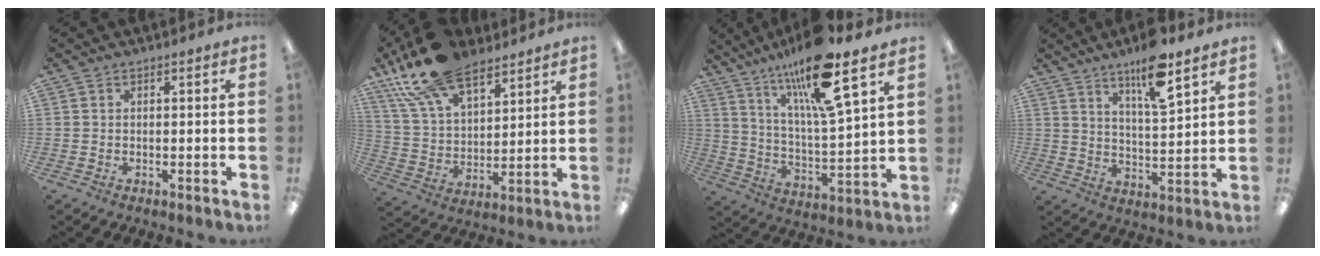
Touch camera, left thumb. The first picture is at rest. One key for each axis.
{"total": 19.3, "fx": 13.3, "fy": 9.3, "fz": 10.5, "tx": -0.210, "ty": -0.054, "tz": 0.243}
{"total": 17.9, "fx": 13.2, "fy": 2.6, "fz": 11.8, "tx": -0.214, "ty": -0.069, "tz": 0.211}
{"total": 11.8, "fx": 8.4, "fy": 2.6, "fz": 7.9, "tx": -0.125, "ty": -0.047, "tz": 0.139}